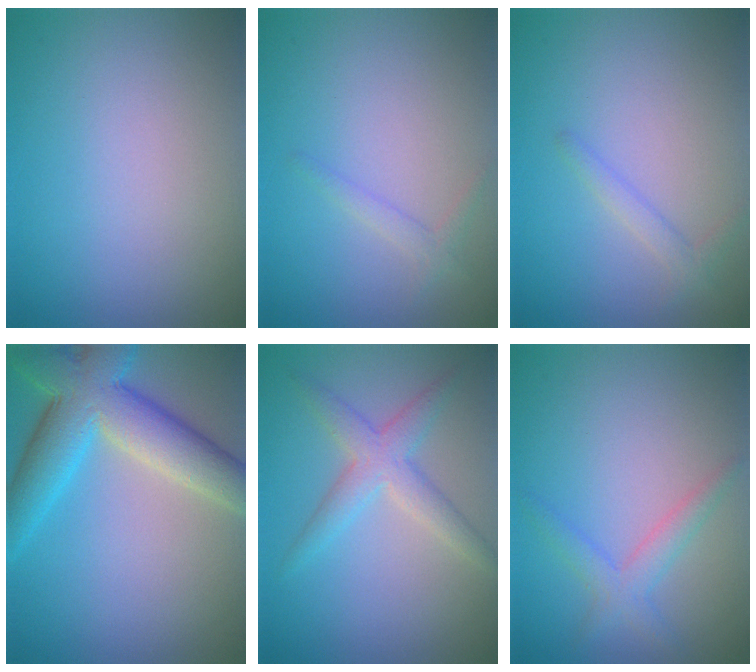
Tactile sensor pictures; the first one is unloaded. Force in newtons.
{"total": 1.1, "press": 1.1, "slide": 0.1}
{"total": 1.3, "press": 1.3, "slide": 0.1}
{"total": 8.6, "press": 8.5, "slide": 0.5}
{"total": 3.2, "press": 3.2, "slide": 0.1}
{"total": 2.2, "press": 2.2, "slide": 0.1}